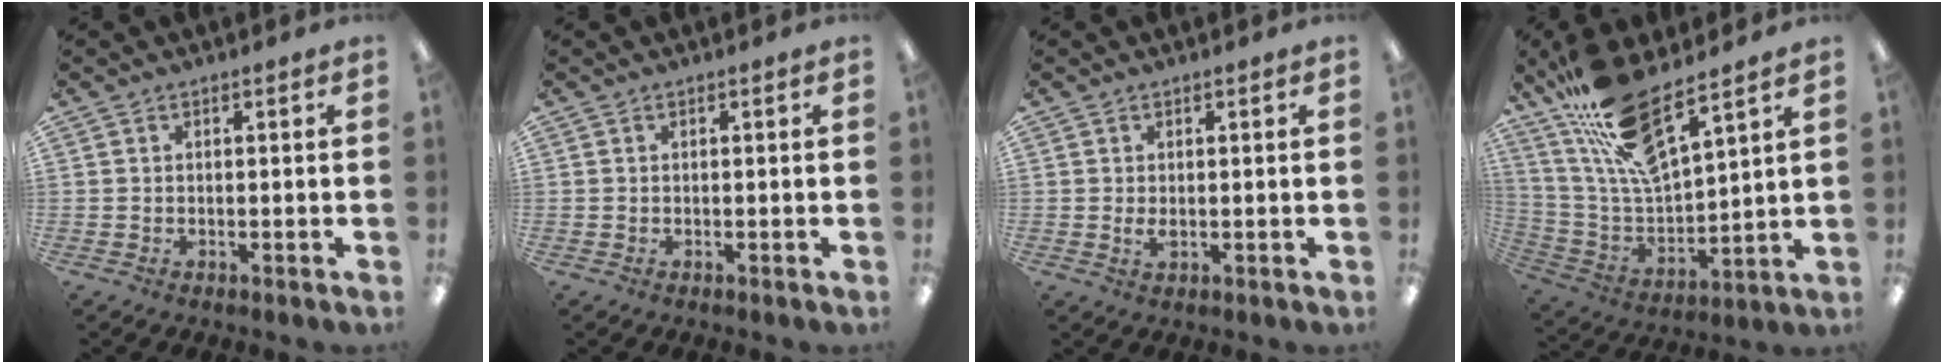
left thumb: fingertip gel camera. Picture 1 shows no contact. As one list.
[{"total": 0.0}, {"total": 2.0, "force": [0.0, 0.9, 1.8], "torque": [-0.027, -0.001, -0.002]}, {"total": 16.6, "force": [12.5, 4.0, 10.1], "torque": [-0.222, -0.077, 0.219]}]